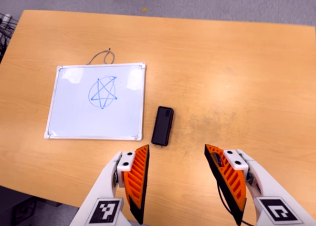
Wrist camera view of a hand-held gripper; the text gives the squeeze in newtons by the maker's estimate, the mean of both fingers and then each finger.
{"total": 0.0}